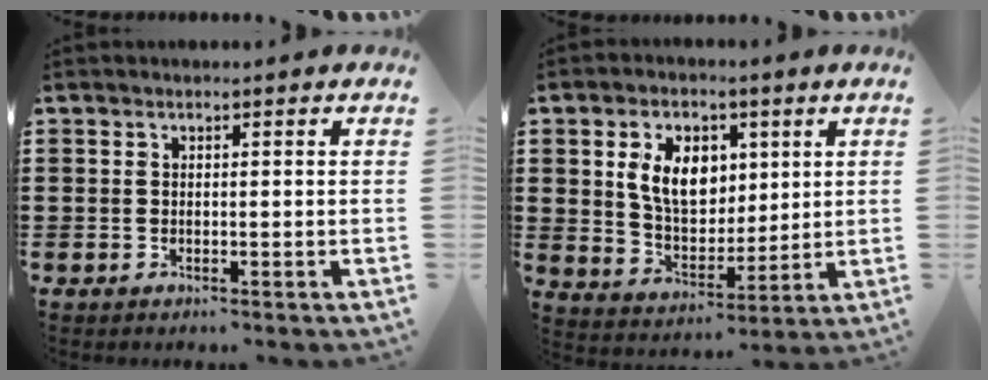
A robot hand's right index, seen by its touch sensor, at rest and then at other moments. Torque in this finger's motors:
{"motor_torque": [0.56, 0.04, 0.67, 0.15]}